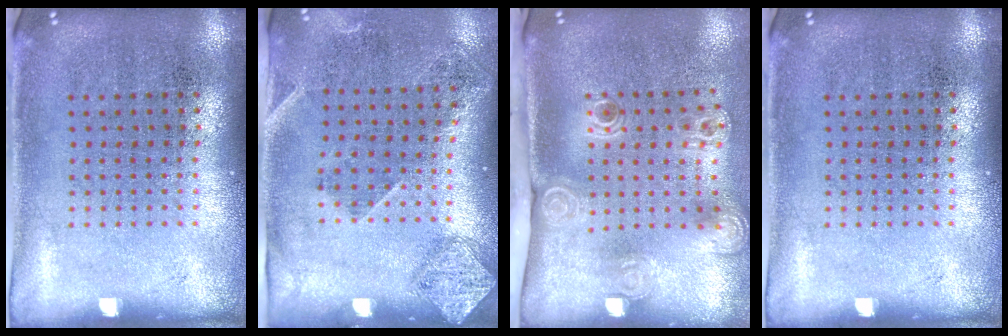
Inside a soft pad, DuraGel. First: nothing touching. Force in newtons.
{"total": 1.8, "press": 1.2, "slide": 1.3}
{"total": 2.2, "press": 1.5, "slide": 1.6}
{"total": 0.0}